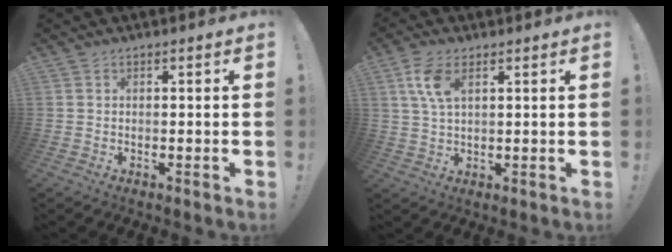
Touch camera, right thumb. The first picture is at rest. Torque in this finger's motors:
{"motor_torque": [0.14, 0.21, 0.67, -0.46, 0.16]}